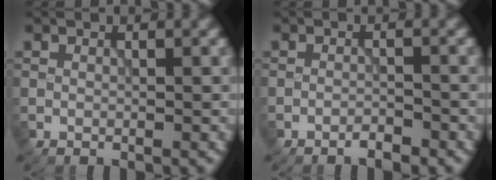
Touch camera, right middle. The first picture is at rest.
{"total": 1.3, "force": [-1.1, 0.2, 0.7], "torque": [-0.010, 0.001, -0.022]}